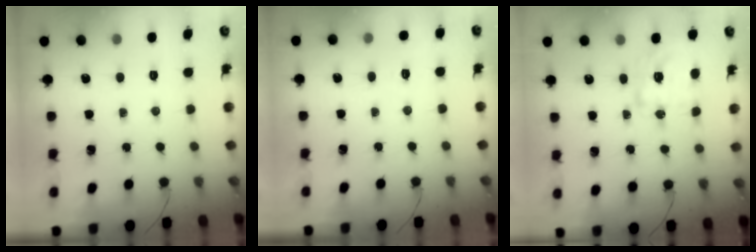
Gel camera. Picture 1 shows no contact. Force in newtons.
{"total": 3.7, "press": 3.1, "slide": 2.0}
{"total": 2.4, "press": 2.4, "slide": 0.3}